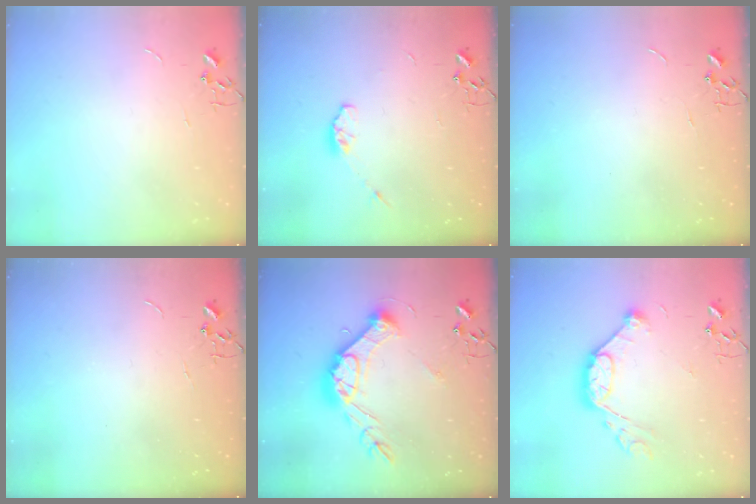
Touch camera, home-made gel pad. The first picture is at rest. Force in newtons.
{"total": 5.3, "press": 5.2, "slide": 1.0}
{"total": 0.0}
{"total": 0.0}
{"total": 17.8, "press": 17.8, "slide": 1.4}
{"total": 12.3, "press": 12.3, "slide": 0.7}